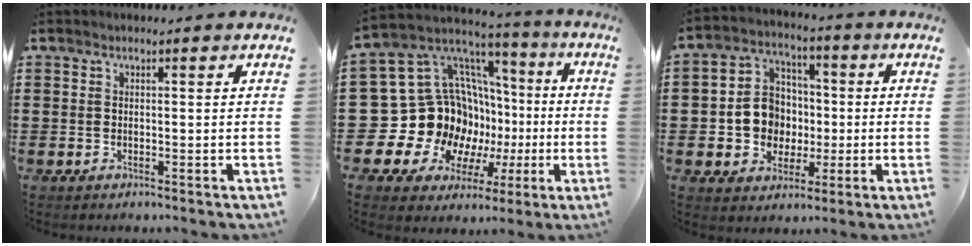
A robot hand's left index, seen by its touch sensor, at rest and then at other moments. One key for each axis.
{"total": 18.3, "fx": -2.0, "fy": 16.2, "fz": 8.2, "tx": -0.197, "ty": -0.043, "tz": 0.020}
{"total": 8.3, "fx": -0.6, "fy": 7.8, "fz": 2.9, "tx": -0.077, "ty": 0.018, "tz": -0.007}